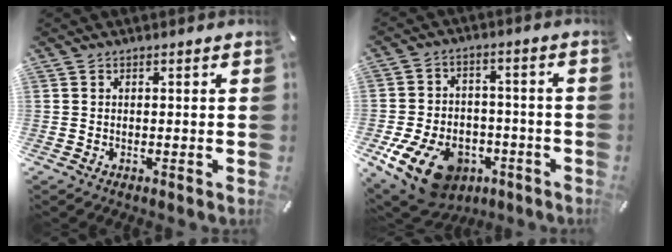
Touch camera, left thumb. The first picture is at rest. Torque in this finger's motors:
{"motor_torque": [1.90, 2.82, 0.55, 0.36, 0.30]}